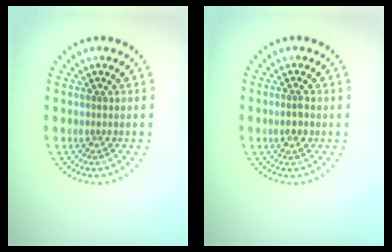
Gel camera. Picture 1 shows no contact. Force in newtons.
{"total": 1.4, "press": 1.4, "slide": 0.2}